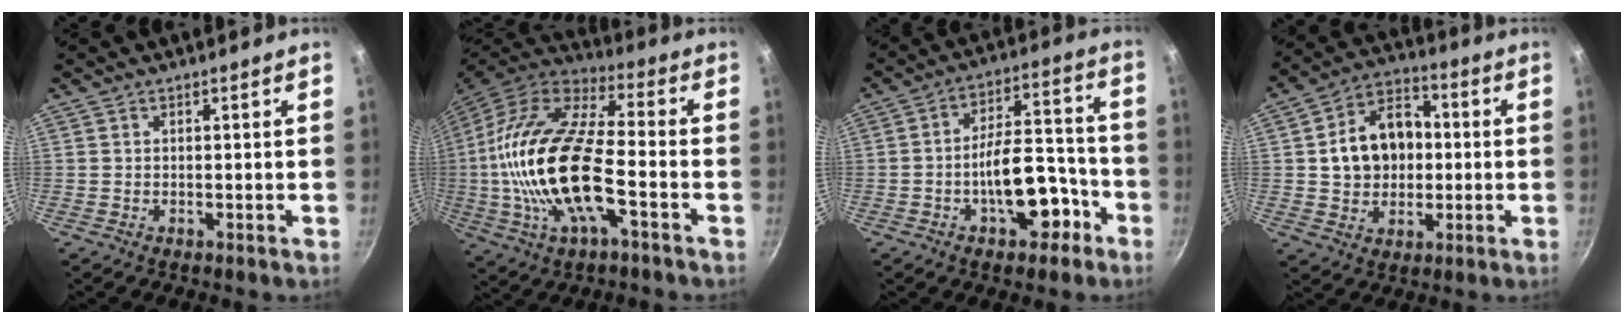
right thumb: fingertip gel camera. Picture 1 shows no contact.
{"total": 23.8, "force": [-4.0, 9.7, 21.4], "torque": [-0.422, 0.025, -0.088]}
{"total": 13.4, "force": [-5.7, 6.7, 10.1], "torque": [-0.110, 0.070, -0.076]}
{"total": 13.9, "force": [0.7, 10.7, 8.8], "torque": [-0.117, 0.025, 0.007]}